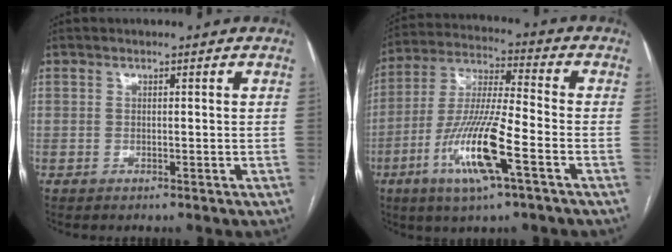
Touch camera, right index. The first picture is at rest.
{"total": 14.3, "force": [-5.7, 1.2, 13.0], "torque": [-0.264, -0.012, -0.106]}